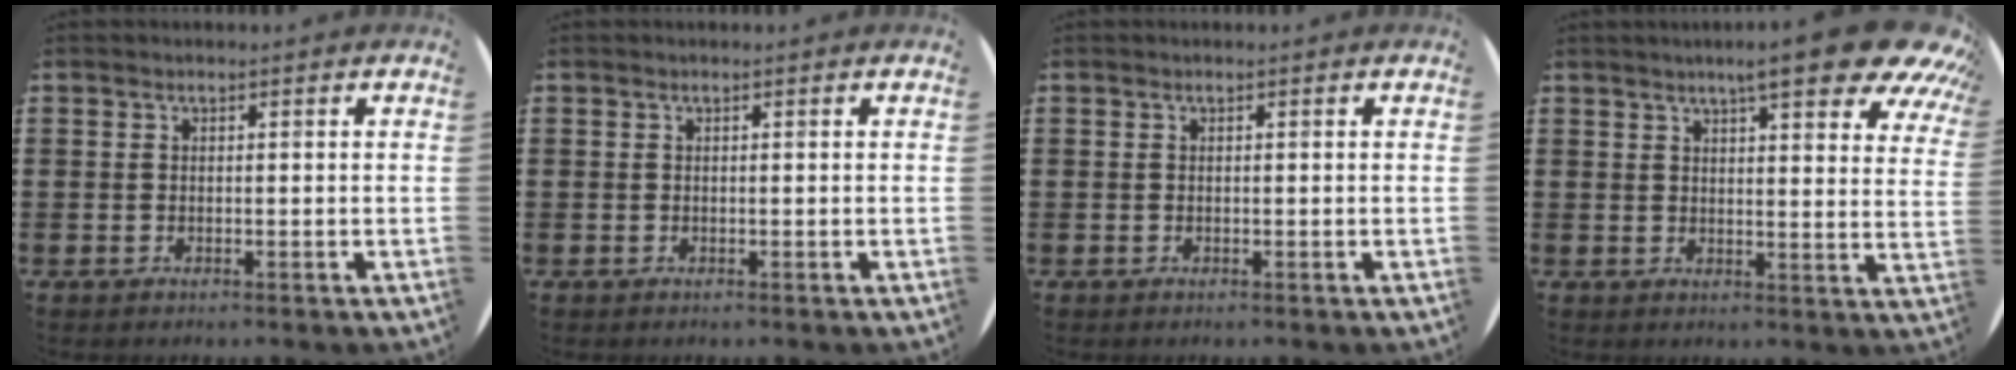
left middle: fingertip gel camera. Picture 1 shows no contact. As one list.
[{"total": 0.0}, {"total": 0.0}, {"total": 11.3, "force": [8.5, 2.1, 7.2], "torque": [-0.108, -0.028, 0.139]}]